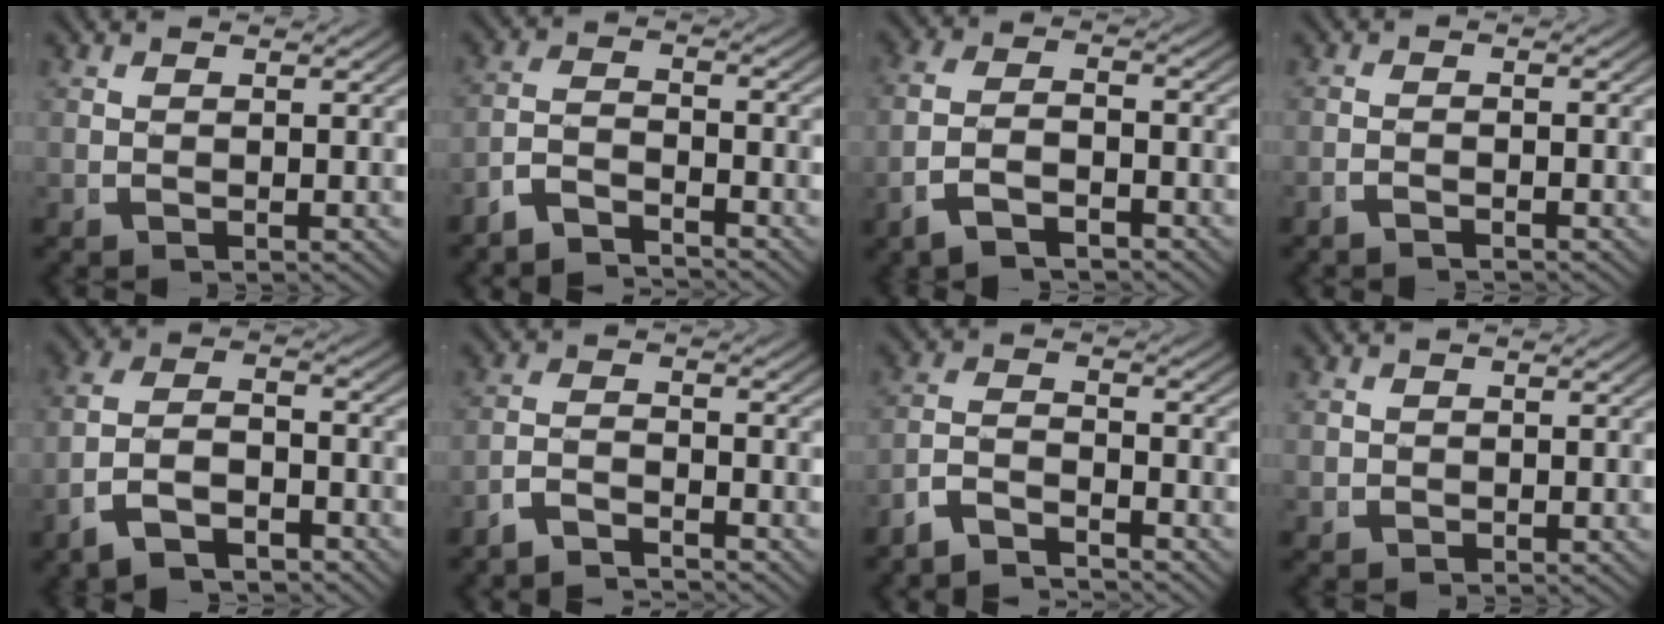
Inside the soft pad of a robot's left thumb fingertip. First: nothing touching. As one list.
[{"total": 4.0, "force": [-3.1, 1.7, 1.7], "torque": [-0.033, -0.013, -0.057]}, {"total": 4.5, "force": [-1.9, 2.8, 3.0], "torque": [-0.066, -0.014, -0.029]}, {"total": 1.3, "force": [-1.3, 0.2, 0.2], "torque": [0.001, -0.001, -0.028]}, {"total": 6.5, "force": [-2.3, 4.4, 4.2], "torque": [-0.088, -0.024, -0.032]}, {"total": 3.2, "force": [-2.8, 1.0, 1.2], "torque": [-0.024, -0.009, -0.052]}, {"total": 4.3, "force": [-3.2, 2.0, 2.0], "torque": [-0.037, -0.013, -0.058]}, {"total": 1.3, "force": [0.2, 1.2, 0.3], "torque": [-0.008, -0.007, 0.007]}]